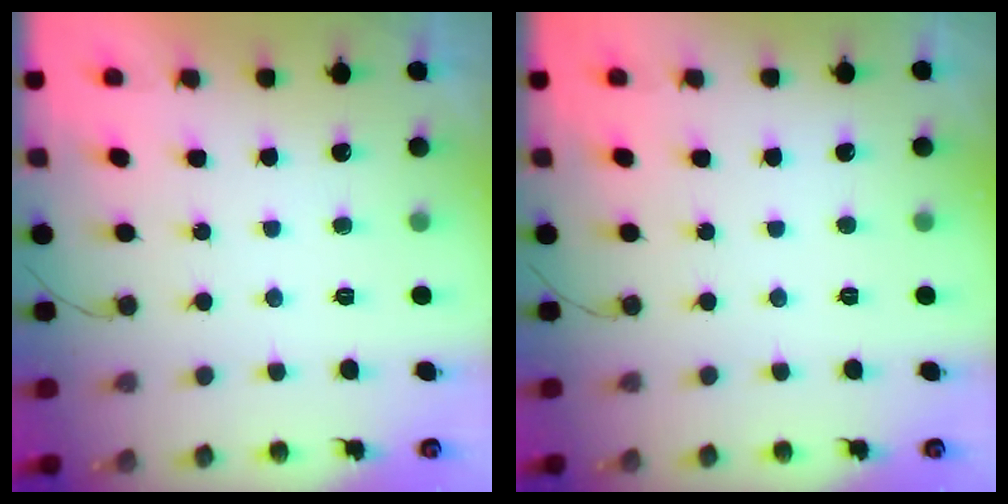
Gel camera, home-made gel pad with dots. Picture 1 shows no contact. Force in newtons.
{"total": 0.0}